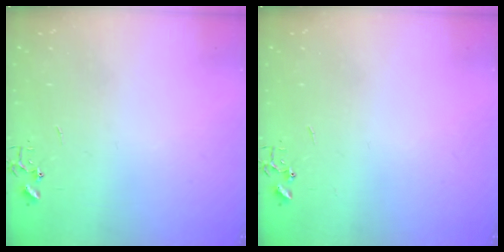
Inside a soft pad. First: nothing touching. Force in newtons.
{"total": 0.0}